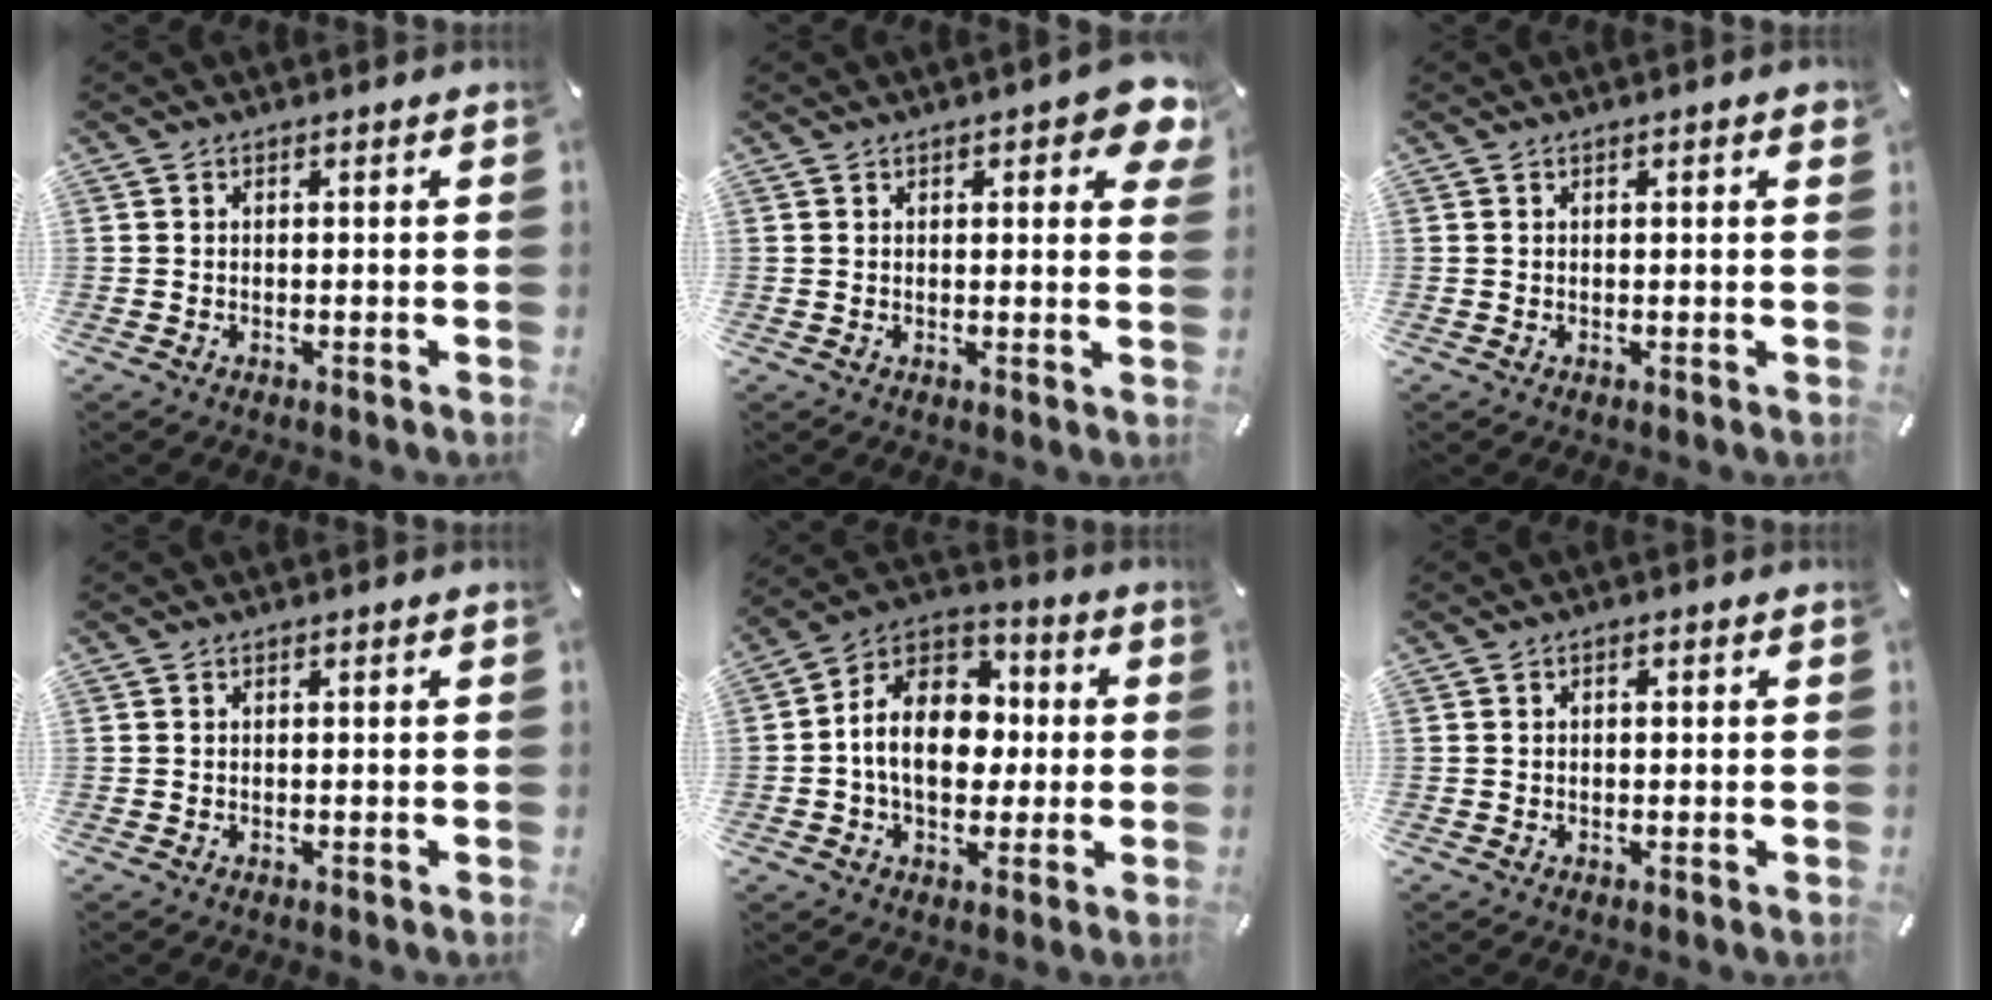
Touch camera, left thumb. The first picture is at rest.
{"total": 6.1, "force": [3.2, 2.3, 4.7], "torque": [-0.056, -0.015, 0.050]}
{"total": 1.2, "force": [0.4, 0.2, 1.2], "torque": [-0.022, 0.002, 0.005]}
{"total": 0.0}
{"total": 13.9, "force": [-1.1, 10.7, 8.8], "torque": [-0.171, 0.011, -0.022]}
{"total": 0.9, "force": [0.0, 0.6, 0.7], "torque": [-0.014, 0.003, -0.002]}